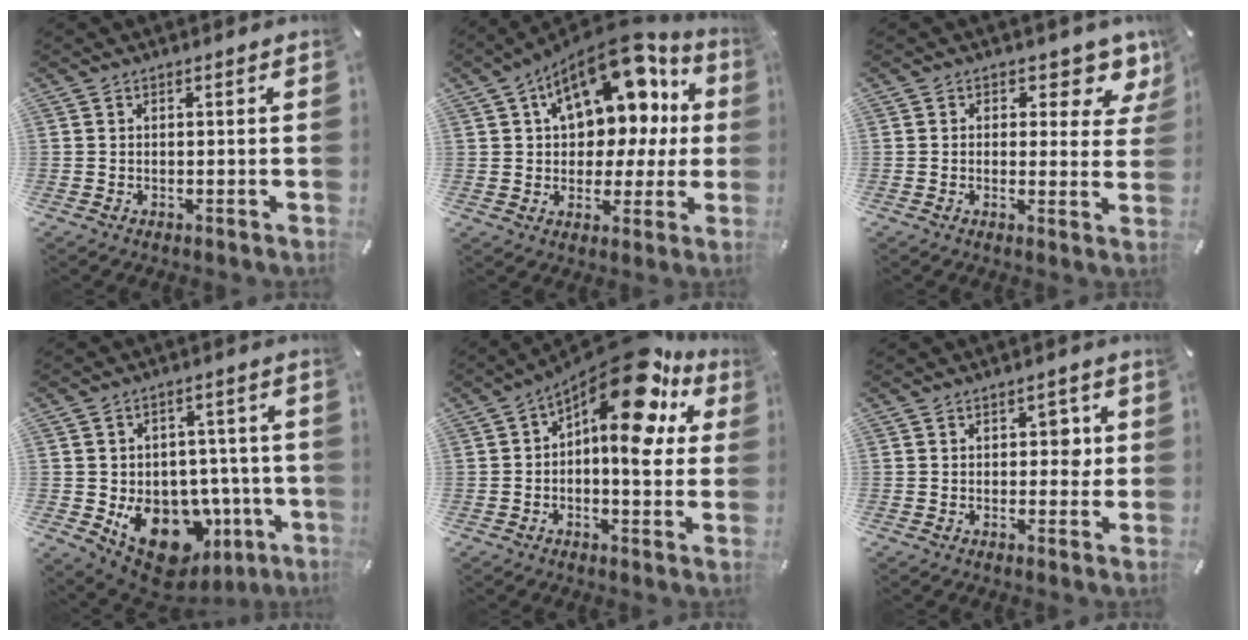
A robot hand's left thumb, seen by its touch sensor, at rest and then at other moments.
{"total": 18.3, "force": [9.2, 10.8, 11.5], "torque": [-0.169, -0.062, 0.159]}
{"total": 6.2, "force": [3.9, 3.8, 3.1], "torque": [-0.021, -0.030, 0.061]}
{"total": 16.4, "force": [-5.6, 12.2, 9.4], "torque": [-0.120, 0.018, -0.074]}
{"total": 18.8, "force": [9.2, 7.4, 14.6], "torque": [-0.207, -0.068, 0.150]}
{"total": 4.2, "force": [0.8, 2.6, 3.2], "torque": [-0.025, -0.006, 0.001]}